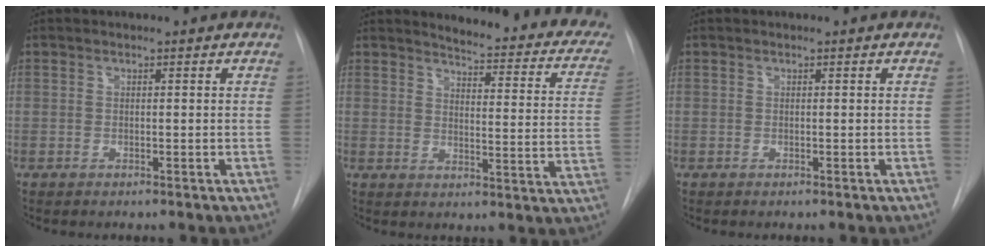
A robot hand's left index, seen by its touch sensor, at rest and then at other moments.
{"total": 19.3, "force": [17.5, 3.7, 7.3], "torque": [-0.069, -0.080, 0.180]}
{"total": 0.0}